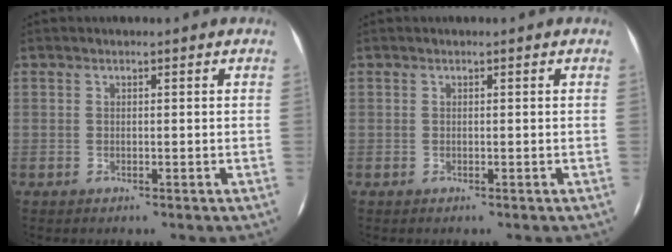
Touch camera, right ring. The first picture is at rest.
{"total": 0.0}